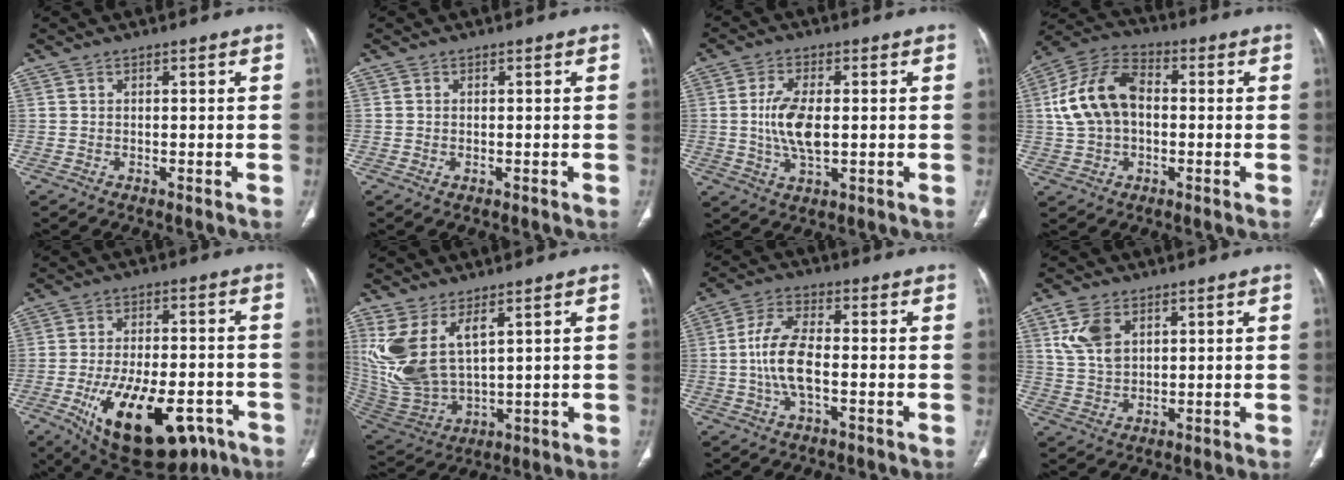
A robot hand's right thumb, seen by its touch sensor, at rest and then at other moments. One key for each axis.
{"total": 0.6, "fx": -0.1, "fy": 0.3, "fz": 0.4, "tx": -0.012, "ty": 0.003, "tz": 0.001}
{"total": 8.6, "fx": 0.0, "fy": 3.9, "fz": 7.6, "tx": -0.159, "ty": -0.005, "tz": 0.003}
{"total": 13.5, "fx": 0.8, "fy": 9.0, "fz": 10.0, "tx": -0.189, "ty": 0.031, "tz": 0.006}
{"total": 22.5, "fx": -10.5, "fy": 10.9, "fz": 16.7, "tx": -0.247, "ty": 0.019, "tz": -0.143}
{"total": 13.4, "fx": 5.7, "fy": 6.4, "fz": 10.4, "tx": -0.223, "ty": -0.025, "tz": 0.139}
{"total": 9.2, "fx": -1.3, "fy": 3.9, "fz": 8.2, "tx": -0.177, "ty": 0.020, "tz": -0.028}
{"total": 7.5, "fx": 3.2, "fy": 4.7, "fz": 4.9, "tx": -0.090, "ty": -0.007, "tz": 0.072}